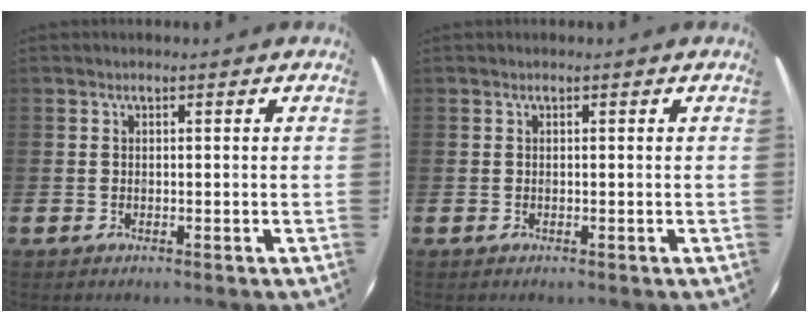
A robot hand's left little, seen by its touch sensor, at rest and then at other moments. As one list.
[{"total": 0.0}]